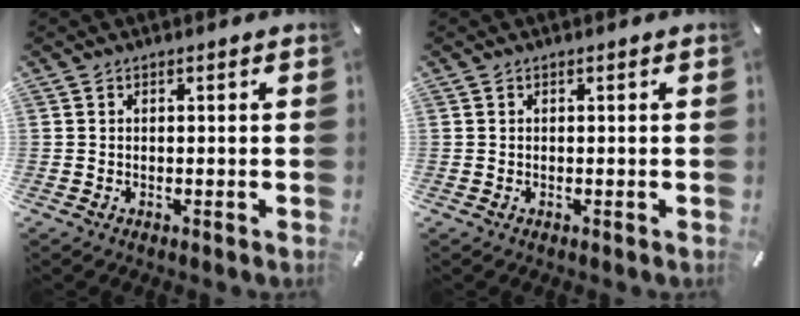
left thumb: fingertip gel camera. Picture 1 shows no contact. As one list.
[{"total": 0.0}]